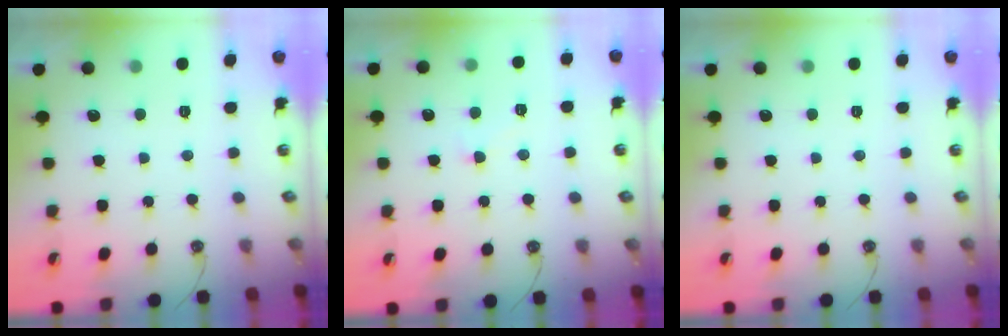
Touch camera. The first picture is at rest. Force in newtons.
{"total": 4.1, "press": 4.1, "slide": 0.4}
{"total": 0.0}